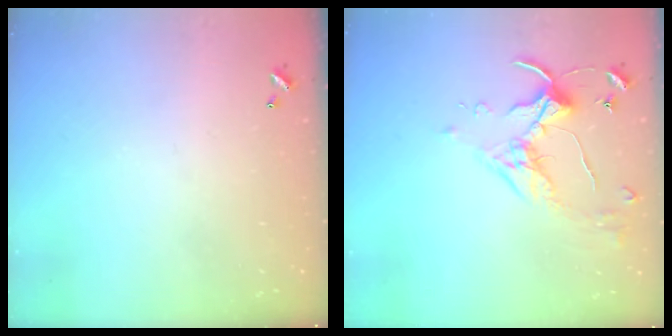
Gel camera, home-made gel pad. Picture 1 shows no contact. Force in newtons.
{"total": 4.0, "press": 3.9, "slide": 0.6}